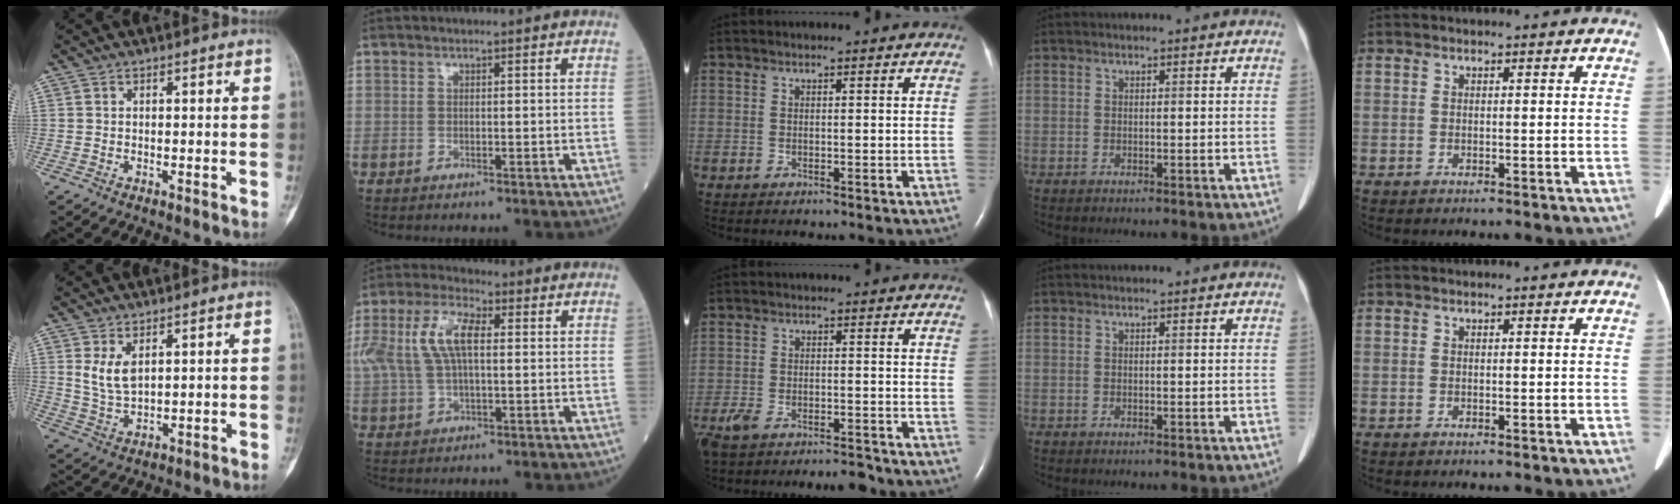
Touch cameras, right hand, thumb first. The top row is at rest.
{"thumb": {"total": 5.2, "force": [2.2, 2.5, 4.0], "torque": [-0.075, -0.016, 0.054]}, "index": {"total": 11.0, "force": [2.3, 4.8, 9.6], "torque": [-0.218, 0.023, 0.045]}, "middle": {"total": 8.1, "force": [-6.9, 2.3, 3.6], "torque": [-0.070, -0.003, -0.115]}}